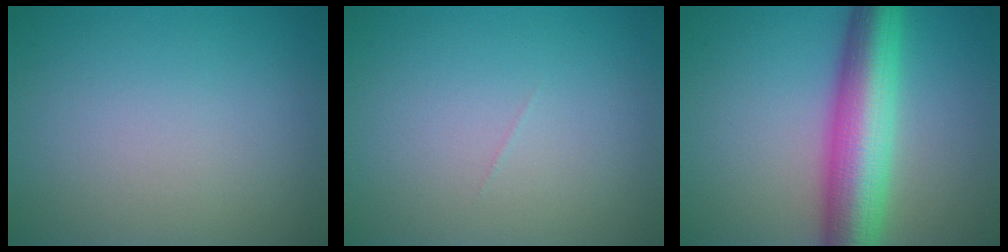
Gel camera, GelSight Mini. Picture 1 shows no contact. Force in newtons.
{"total": 0.0}
{"total": 9.4, "press": 9.4, "slide": 0.3}